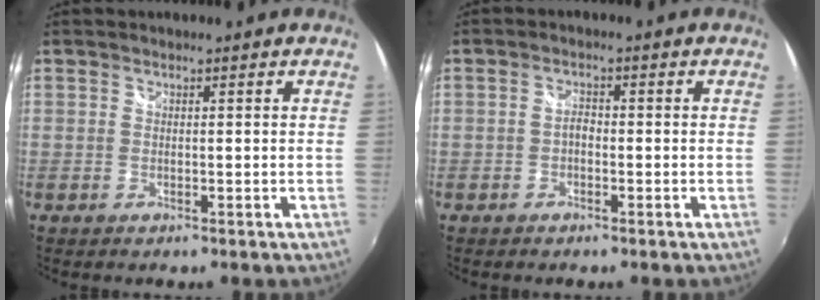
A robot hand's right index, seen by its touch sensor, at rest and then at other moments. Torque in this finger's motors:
{"motor_torque": [0.05, 0.05, 0.14, 0.04]}